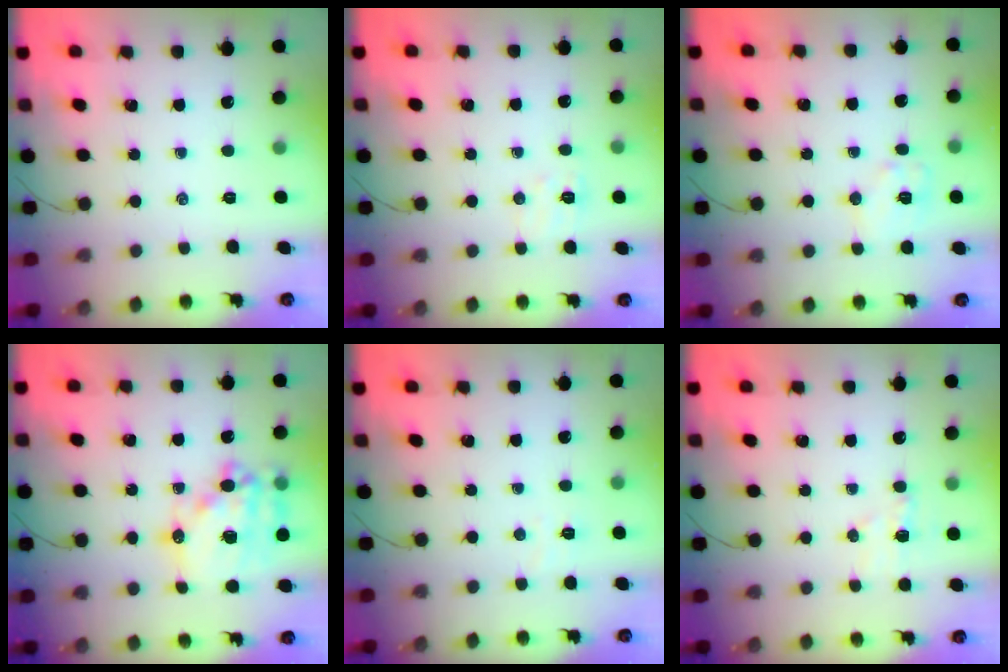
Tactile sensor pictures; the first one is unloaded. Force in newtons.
{"total": 6.0, "press": 5.9, "slide": 1.4}
{"total": 8.1, "press": 8.0, "slide": 1.4}
{"total": 19.5, "press": 19.1, "slide": 3.9}
{"total": 3.0, "press": 2.9, "slide": 0.7}
{"total": 5.5, "press": 5.4, "slide": 0.9}